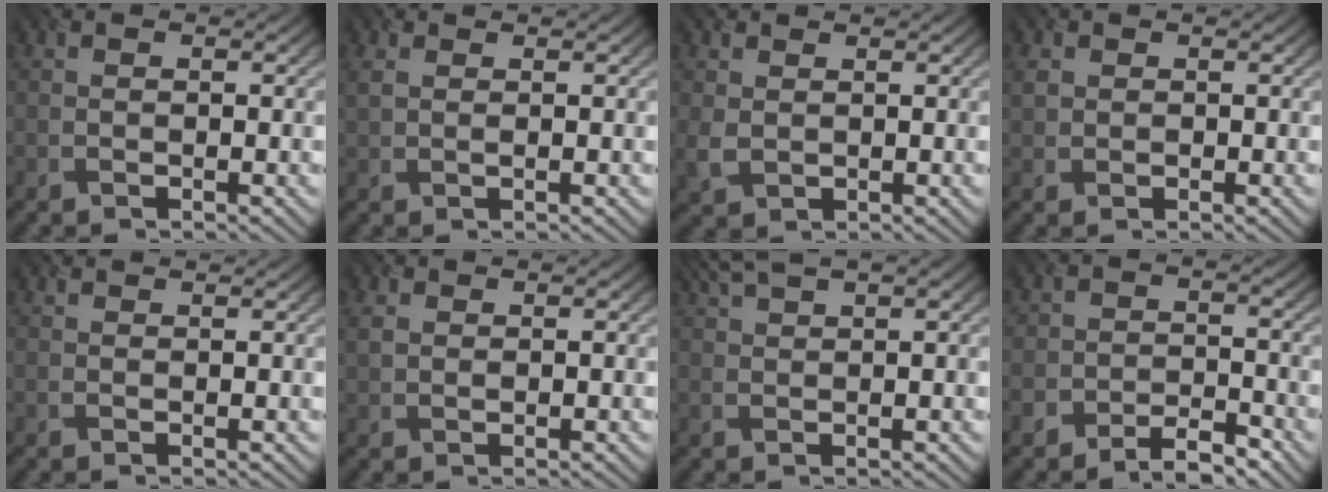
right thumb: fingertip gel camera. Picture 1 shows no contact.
{"total": 1.3, "force": [1.1, 0.3, 0.6], "torque": [-0.031, 0.002, 0.019]}
{"total": 2.1, "force": [0.8, 1.7, 0.9], "torque": [-0.033, -0.007, 0.018]}
{"total": 1.3, "force": [0.8, 1.0, 0.1], "torque": [-0.014, -0.002, 0.013]}
{"total": 0.8, "force": [0.7, -0.2, -0.3], "torque": [0.001, -0.003, 0.010]}
{"total": 1.5, "force": [1.2, 0.8, 0.5], "torque": [-0.028, 0.001, 0.022]}
{"total": 4.3, "force": [2.9, 0.6, 3.1], "torque": [-0.074, 0.016, 0.060]}
{"total": 3.7, "force": [-3.1, 1.7, 1.2], "torque": [-0.014, 0.001, -0.062]}